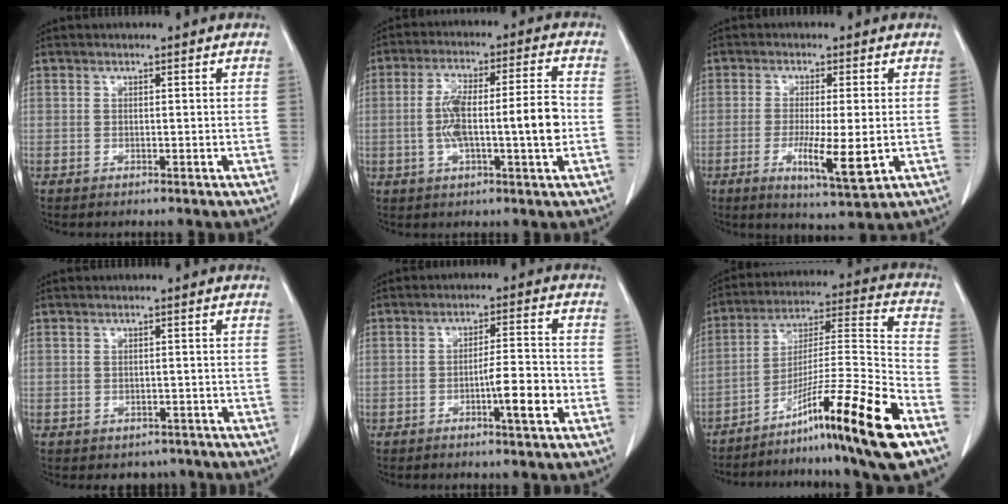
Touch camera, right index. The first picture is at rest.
{"total": 11.5, "force": [-1.4, 1.4, 11.3], "torque": [-0.200, 0.020, -0.024]}
{"total": 7.8, "force": [-2.0, 0.9, 7.5], "torque": [-0.127, -0.019, -0.031]}
{"total": 2.8, "force": [-1.9, 1.9, 0.5], "torque": [-0.002, 0.007, -0.021]}
{"total": 6.5, "force": [-2.5, 0.5, 6.0], "torque": [-0.092, 0.004, -0.037]}
{"total": 19.8, "force": [-12.4, -1.4, 15.3], "torque": [-0.253, -0.012, -0.208]}